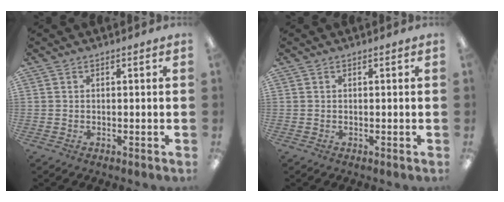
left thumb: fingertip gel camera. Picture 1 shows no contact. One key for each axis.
{"total": 0.0}